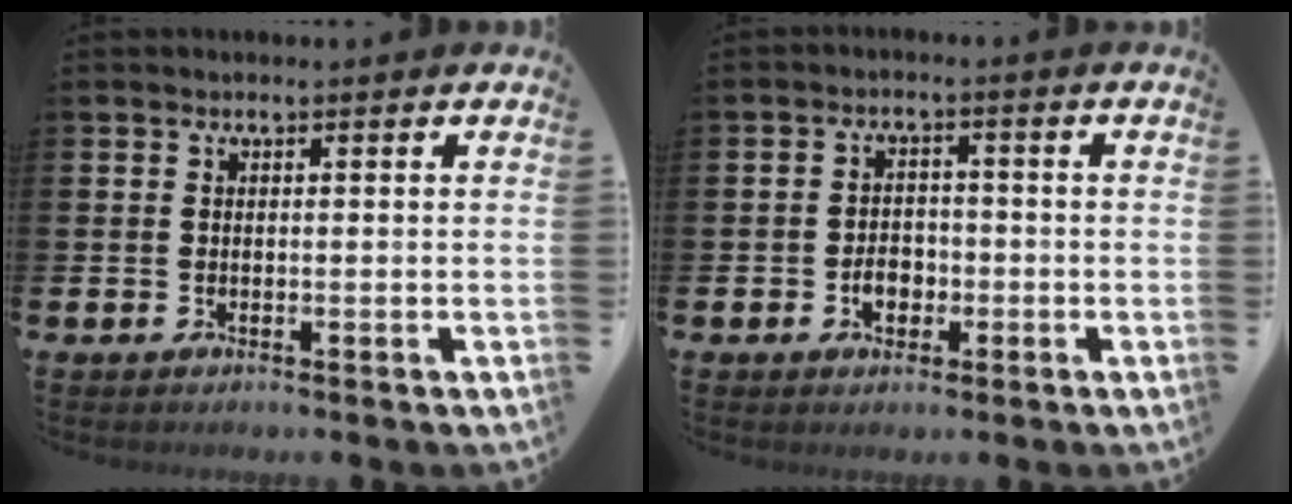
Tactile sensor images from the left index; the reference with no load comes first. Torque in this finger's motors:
{"motor_torque": [0.47, 0.20, 0.17, 0.06]}